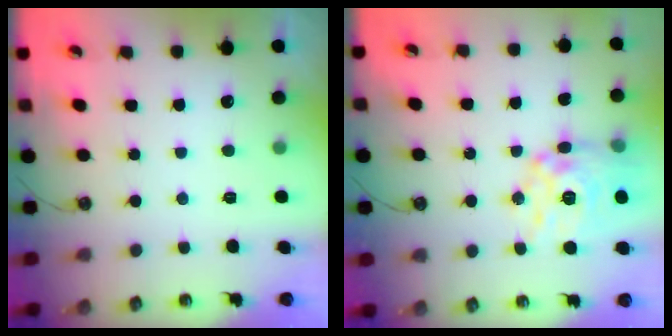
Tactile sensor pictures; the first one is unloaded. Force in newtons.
{"total": 15.3, "press": 15.3, "slide": 1.4}